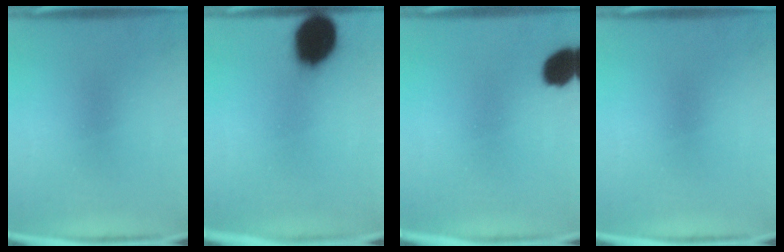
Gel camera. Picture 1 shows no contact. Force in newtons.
{"total": 13.7}
{"total": 7.5}
{"total": 0.0}